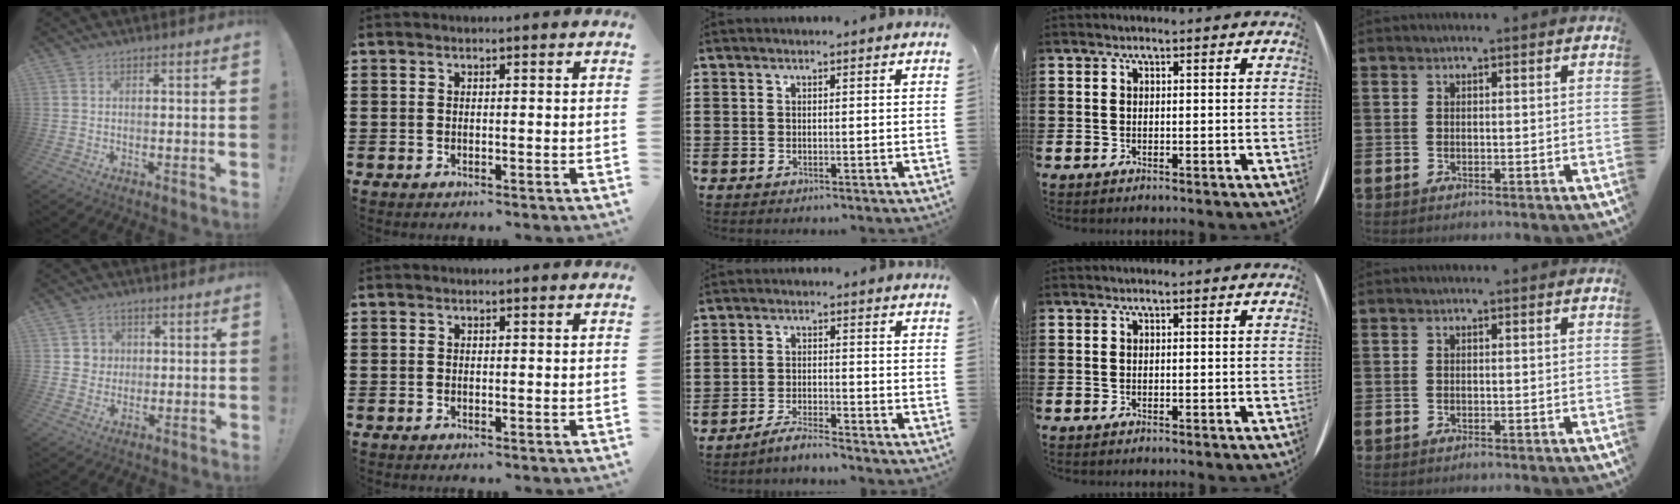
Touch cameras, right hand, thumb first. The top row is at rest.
{"thumb": {"total": 5.1, "force": [1.2, 4.9, 0.4], "torque": [-0.005, -0.009, 0.024]}, "middle": {"total": 3.1, "force": [-3.0, 0.1, 0.6], "torque": [-0.019, 0.000, -0.063]}}